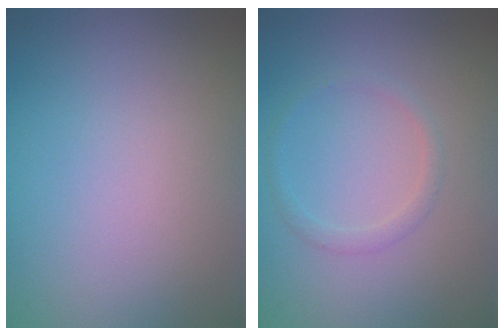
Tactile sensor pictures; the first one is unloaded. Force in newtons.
{"total": 1.2, "press": 1.2, "slide": 0.0}